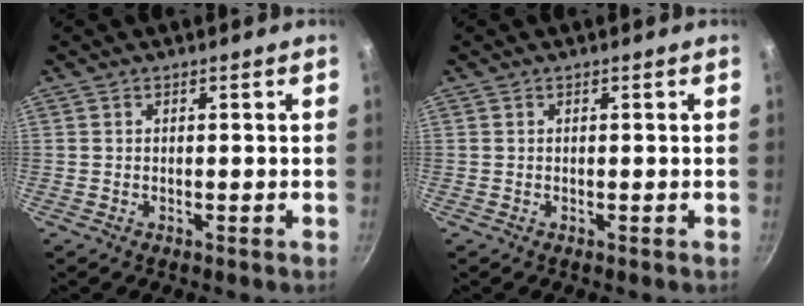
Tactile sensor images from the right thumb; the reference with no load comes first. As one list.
[{"total": 0.0}]